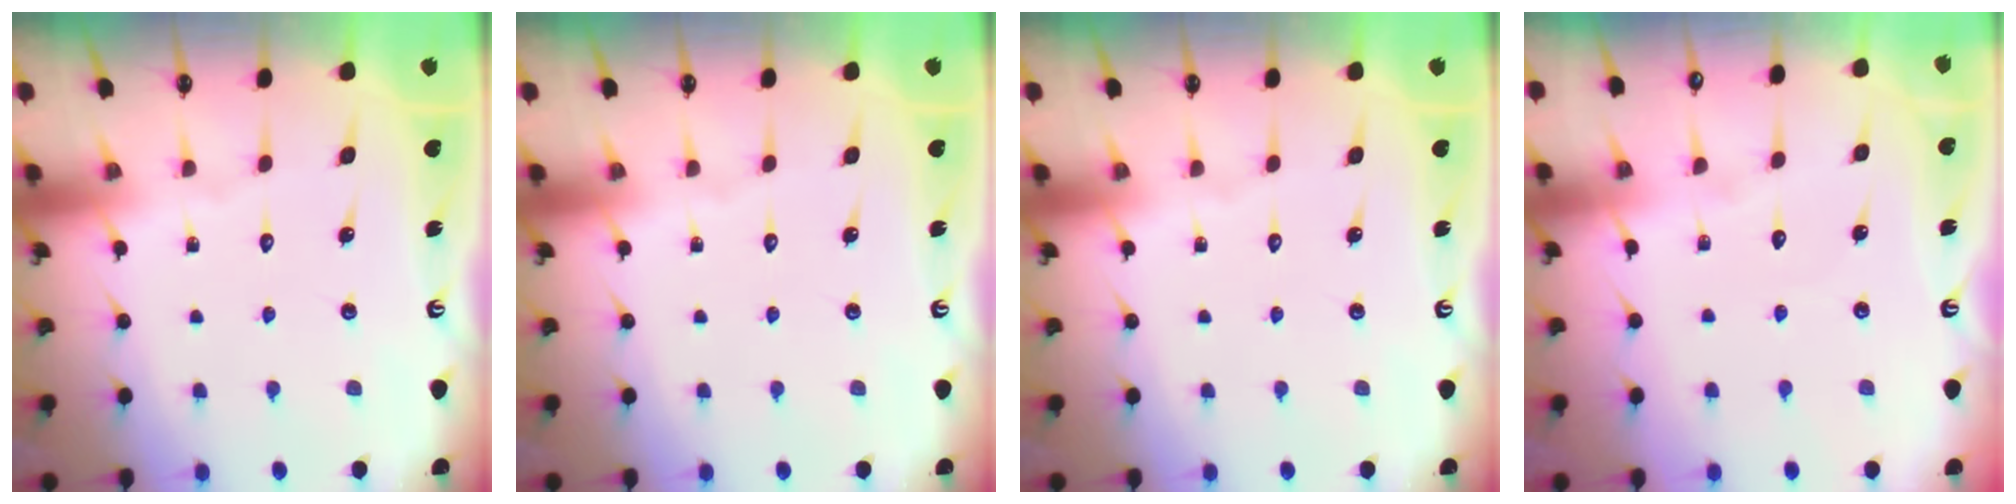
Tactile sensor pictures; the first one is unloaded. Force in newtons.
{"total": 0.0}
{"total": 0.0}
{"total": 2.0, "press": 2.0, "slide": 0.2}